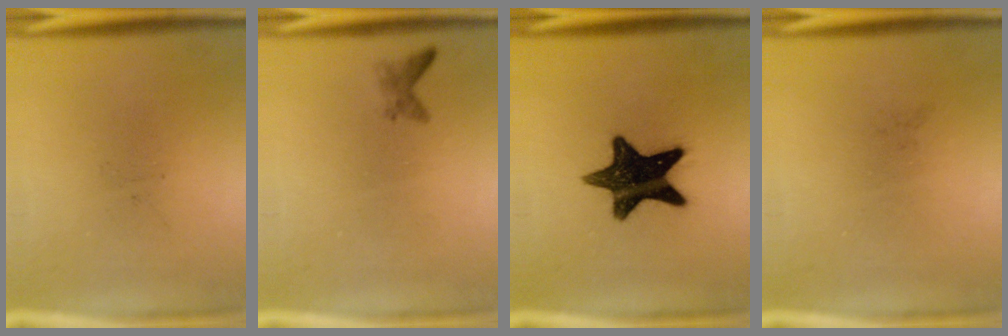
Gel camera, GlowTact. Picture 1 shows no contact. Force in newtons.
{"total": 1.1}
{"total": 15.1}
{"total": 0.0}